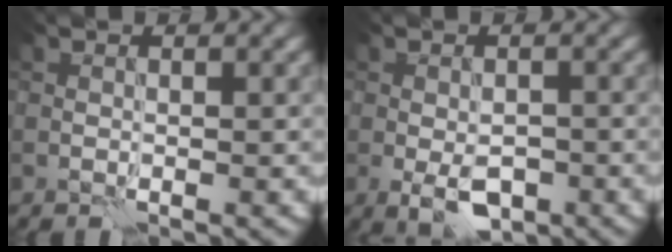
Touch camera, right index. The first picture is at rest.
{"total": 4.1, "force": [-1.7, 2.1, 3.1], "torque": [-0.050, -0.003, -0.028]}